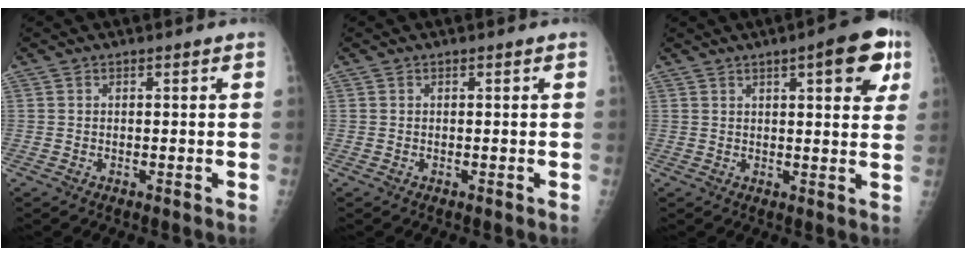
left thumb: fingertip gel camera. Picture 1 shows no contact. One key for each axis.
{"total": 0.0}
{"total": 10.4, "fx": 4.6, "fy": 3.1, "fz": 8.8, "tx": -0.084, "ty": -0.009, "tz": 0.052}